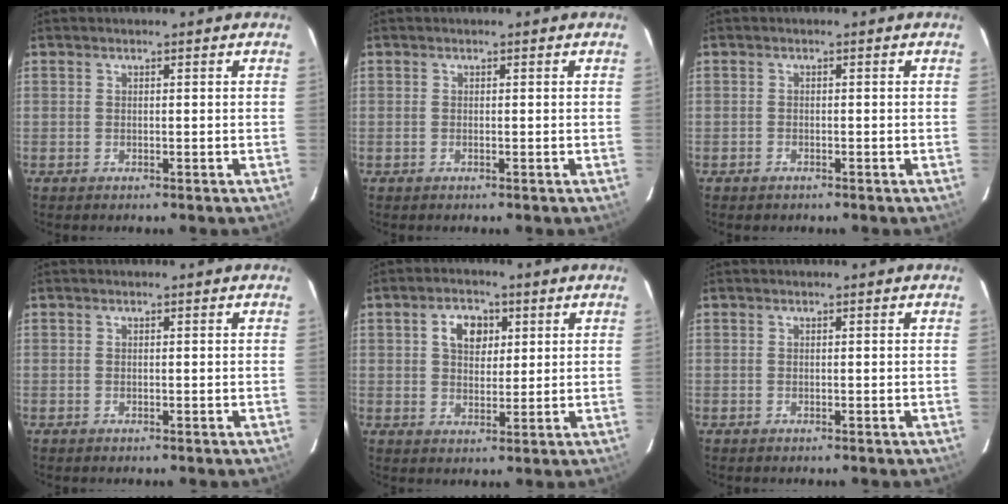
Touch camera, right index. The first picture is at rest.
{"total": 0.0}
{"total": 0.9, "force": [-0.7, 0.5, 0.1], "torque": [-0.004, 0.002, -0.013]}
{"total": 0.0}
{"total": 5.9, "force": [2.1, 4.1, 3.7], "torque": [-0.056, 0.017, 0.038]}
{"total": 0.0}